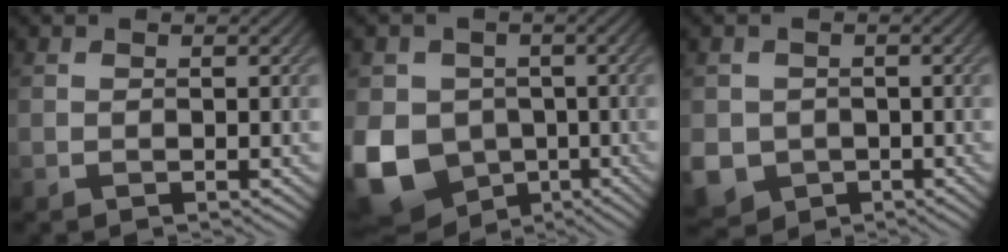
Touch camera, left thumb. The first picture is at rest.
{"total": 12.6, "force": [-3.4, 10.5, 6.1], "torque": [-0.166, -0.039, -0.073]}
{"total": 5.0, "force": [-1.2, 4.5, 1.8], "torque": [-0.058, -0.030, -0.020]}